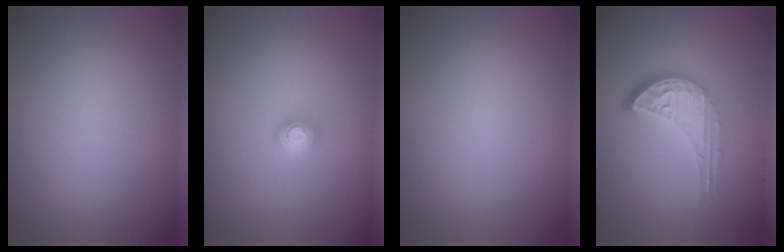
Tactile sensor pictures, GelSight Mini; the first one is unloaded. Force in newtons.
{"total": 1.7, "press": 1.3, "slide": 1.1}
{"total": 0.0}
{"total": 4.5, "press": 3.3, "slide": 3.1}